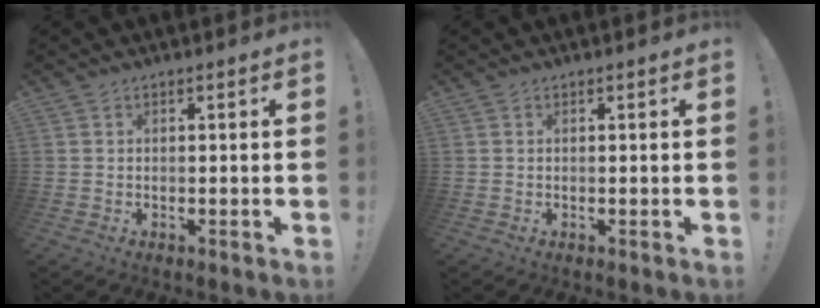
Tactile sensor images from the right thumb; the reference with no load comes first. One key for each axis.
{"total": 0.0}